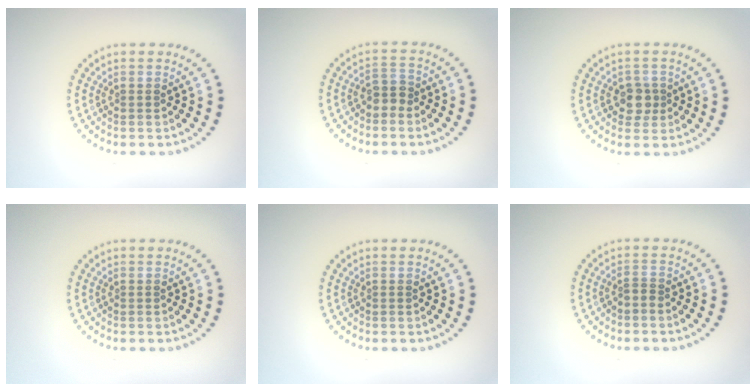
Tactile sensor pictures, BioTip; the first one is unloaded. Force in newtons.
{"total": 1.7, "press": 1.5, "slide": 0.9}
{"total": 1.9, "press": 1.8, "slide": 0.8}
{"total": 0.0}
{"total": 0.0}
{"total": 0.8, "press": 0.5, "slide": 0.6}